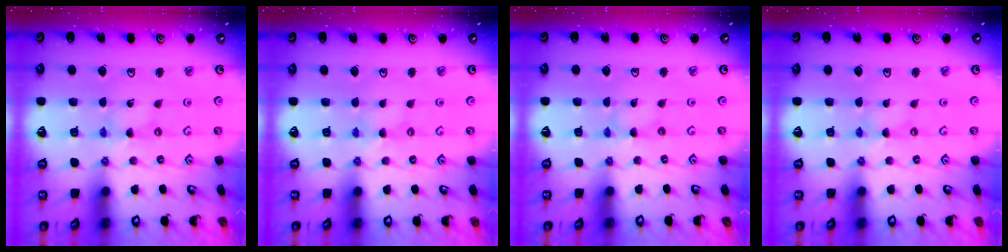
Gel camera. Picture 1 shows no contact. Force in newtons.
{"total": 2.0, "press": 2.0, "slide": 0.2}
{"total": 0.0}
{"total": 0.0}